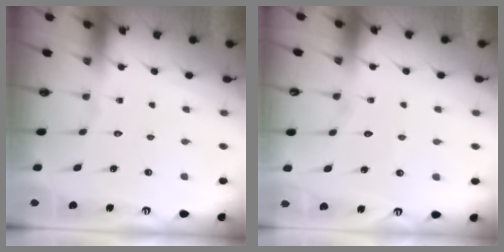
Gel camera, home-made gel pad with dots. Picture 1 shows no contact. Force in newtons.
{"total": 4.7, "press": 4.7, "slide": 0.4}